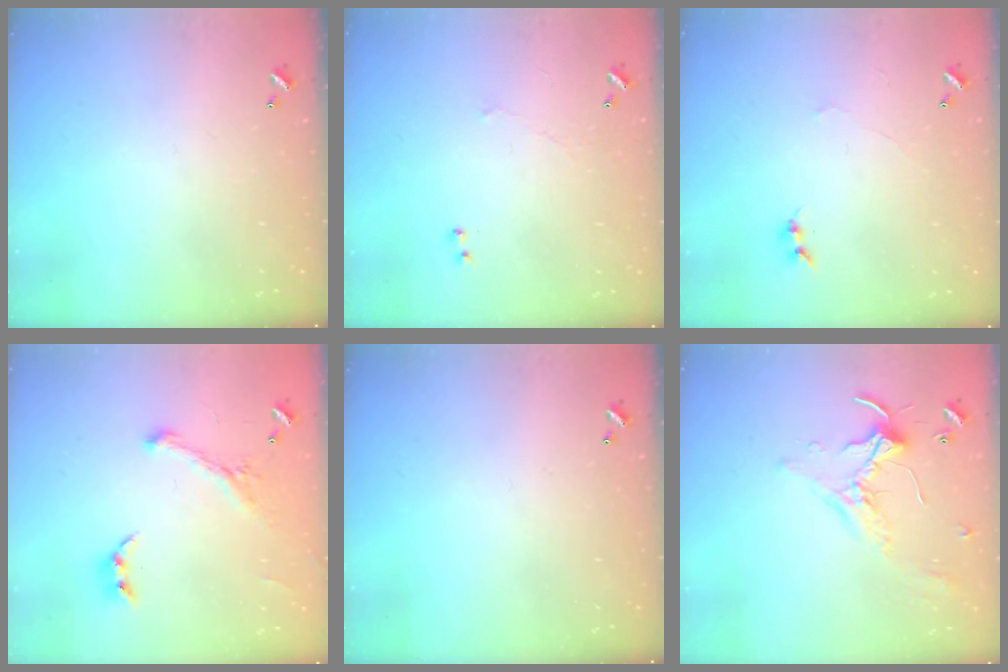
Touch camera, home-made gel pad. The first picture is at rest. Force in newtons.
{"total": 0.7, "press": 0.0, "slide": 0.7}
{"total": 0.0}
{"total": 1.1, "press": 0.6, "slide": 0.9}
{"total": 0.0}
{"total": 1.7, "press": 1.7, "slide": 0.1}